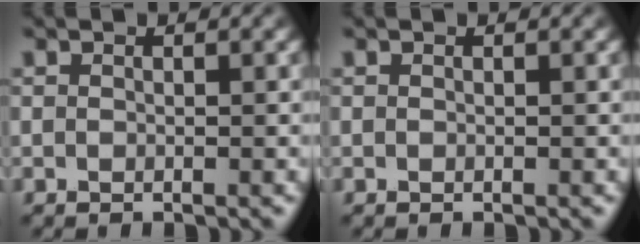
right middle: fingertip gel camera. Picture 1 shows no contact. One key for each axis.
{"total": 0.0}